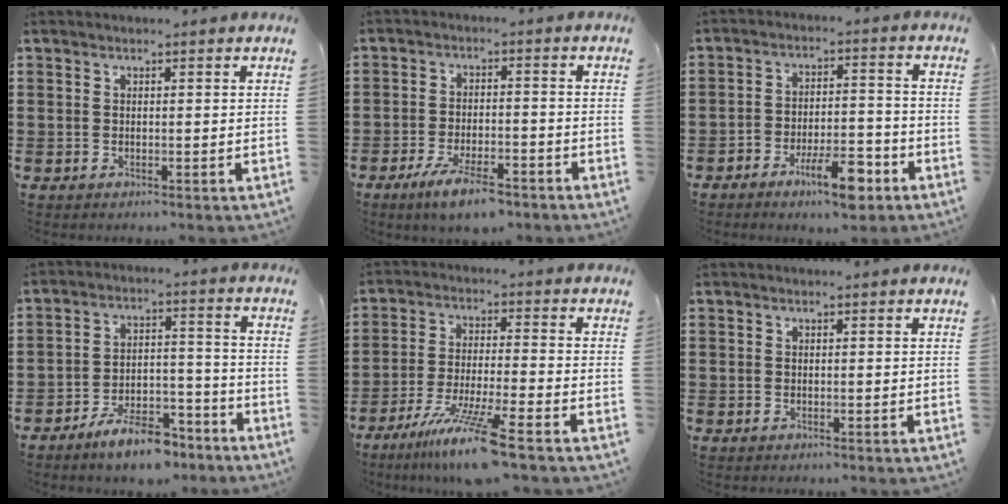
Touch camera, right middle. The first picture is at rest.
{"total": 6.1, "force": [-4.6, 1.5, 3.7], "torque": [-0.077, -0.003, -0.085]}
{"total": 8.2, "force": [-5.5, 2.6, 5.5], "torque": [-0.094, 0.012, -0.098]}
{"total": 8.3, "force": [-7.1, 2.2, 3.7], "torque": [-0.061, 0.021, -0.129]}
{"total": 9.8, "force": [-7.4, -0.4, 6.5], "torque": [-0.124, -0.013, -0.141]}
{"total": 0.0}